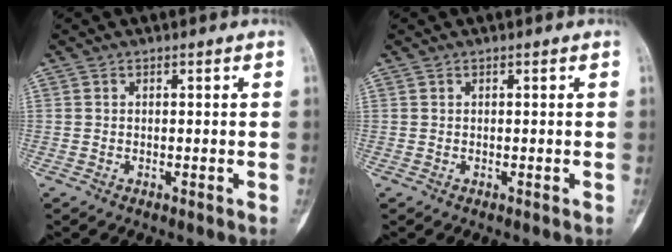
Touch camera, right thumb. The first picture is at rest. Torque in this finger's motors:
{"motor_torque": [0.00, 0.00, 0.01, 0.01, 0.00]}